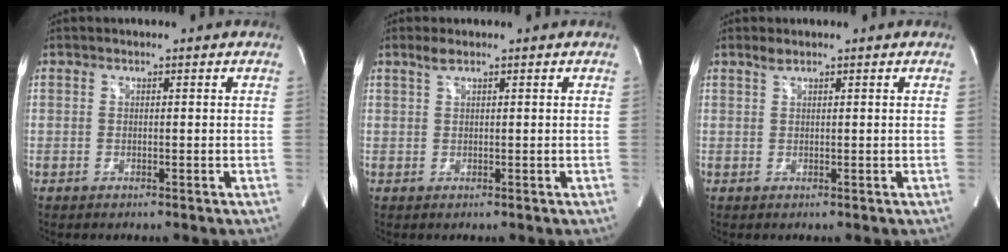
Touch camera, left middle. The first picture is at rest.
{"total": 1.6, "force": [1.2, 0.0, 1.1], "torque": [-0.031, 0.006, 0.027]}
{"total": 1.1, "force": [0.9, 0.0, 0.5], "torque": [-0.017, 0.004, 0.023]}